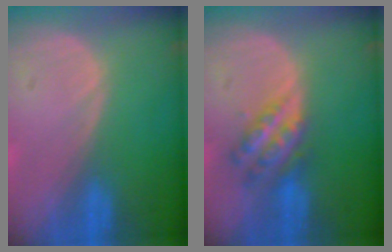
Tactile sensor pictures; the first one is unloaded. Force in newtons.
{"total": 6.0, "press": 5.2, "slide": 3.1}